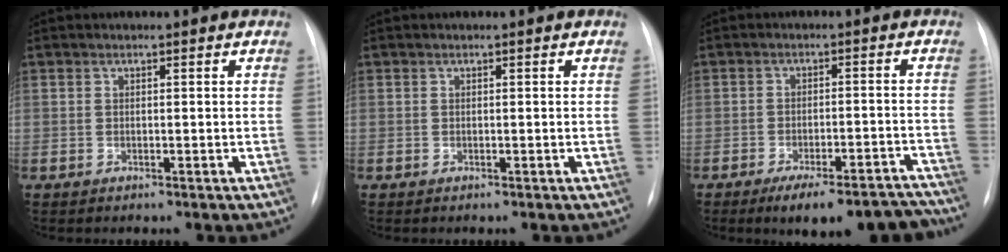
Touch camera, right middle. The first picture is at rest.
{"total": 0.0}
{"total": 12.8, "force": [-11.1, 2.9, 5.6], "torque": [-0.047, 0.029, -0.147]}